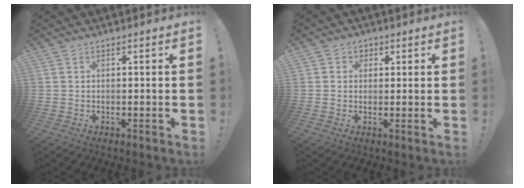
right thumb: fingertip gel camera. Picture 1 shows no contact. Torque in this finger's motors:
{"motor_torque": [0.18, -0.16, -0.06, 0.00, 0.06]}